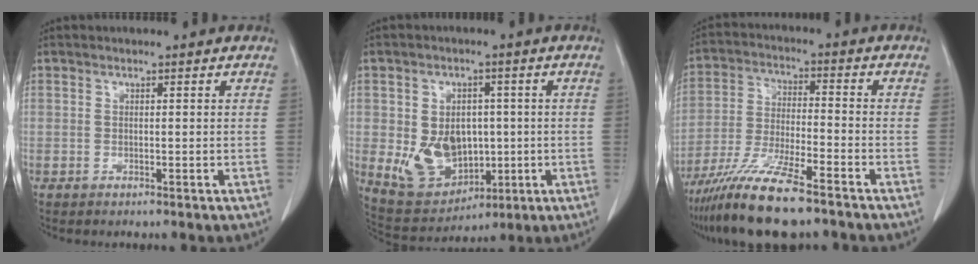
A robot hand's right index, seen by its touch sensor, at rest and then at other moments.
{"total": 10.2, "force": [-0.6, 7.7, 6.7], "torque": [-0.124, 0.008, 0.015]}
{"total": 13.5, "force": [-10.2, 1.4, 8.8], "torque": [-0.174, -0.033, -0.182]}